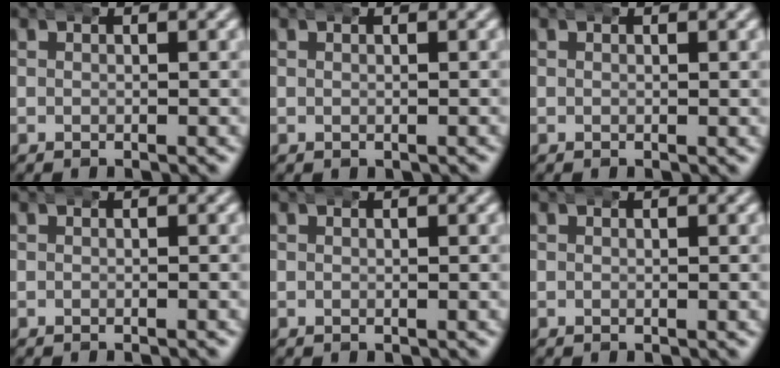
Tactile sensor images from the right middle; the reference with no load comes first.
{"total": 0.0}
{"total": 0.0}
{"total": 0.0}
{"total": 0.0}
{"total": 0.0}